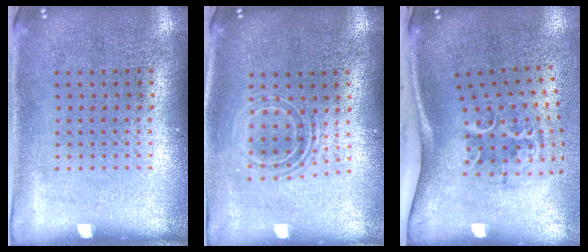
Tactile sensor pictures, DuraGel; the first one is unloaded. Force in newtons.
{"total": 1.8, "press": 1.3, "slide": 1.1}
{"total": 2.3, "press": 1.3, "slide": 1.9}